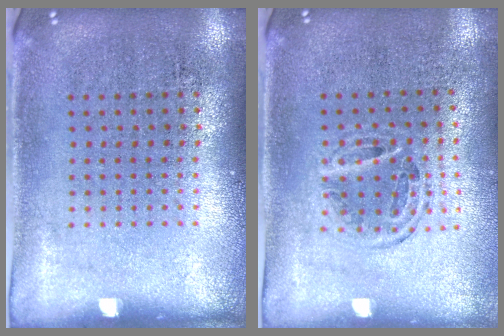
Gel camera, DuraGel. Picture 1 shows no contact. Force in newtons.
{"total": 1.1, "press": 1.0, "slide": 0.4}